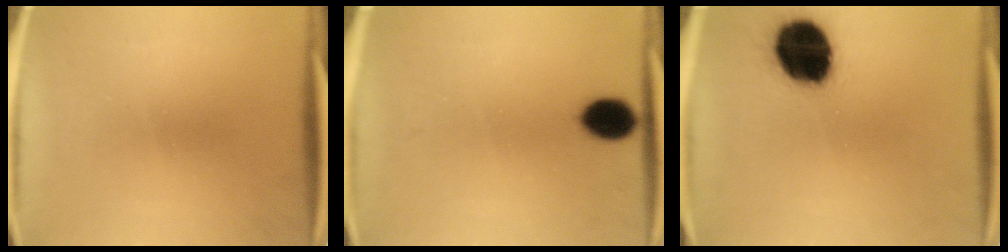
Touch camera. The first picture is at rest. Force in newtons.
{"total": 6.3}
{"total": 19.5}